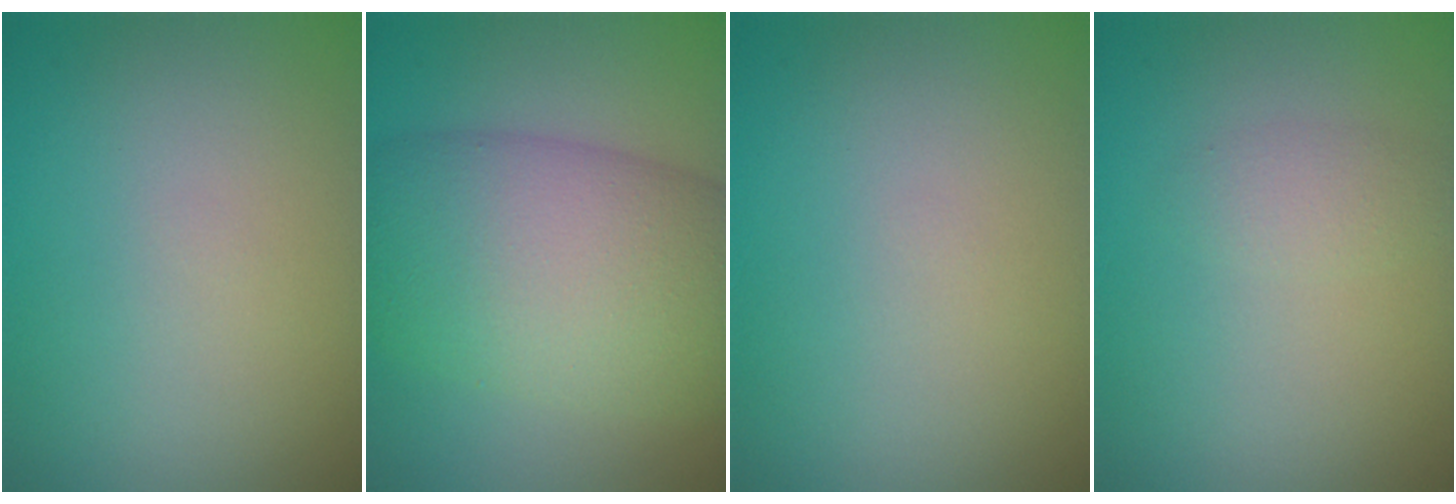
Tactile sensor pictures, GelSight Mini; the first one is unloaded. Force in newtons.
{"total": 11.5, "press": 11.5, "slide": 0.6}
{"total": 0.0}
{"total": 1.3, "press": 1.3, "slide": 0.1}